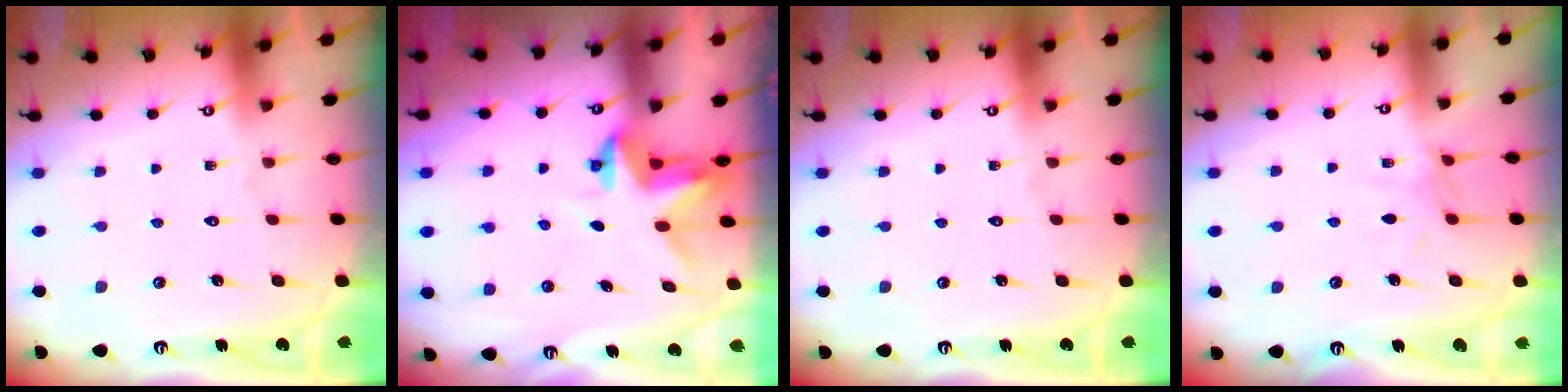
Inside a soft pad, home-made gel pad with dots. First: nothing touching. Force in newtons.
{"total": 3.4, "press": 3.4, "slide": 0.2}
{"total": 0.0}
{"total": 6.1, "press": 6.0, "slide": 0.7}